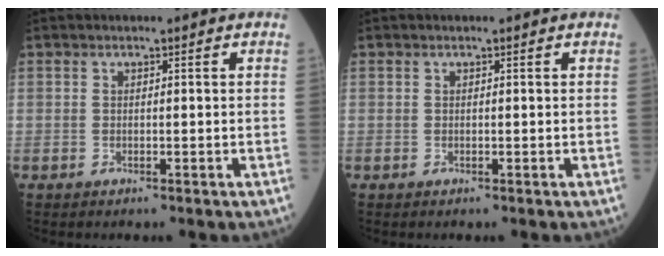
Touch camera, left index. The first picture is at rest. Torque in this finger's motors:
{"motor_torque": [-0.07, 0.33, -0.01, -0.01]}